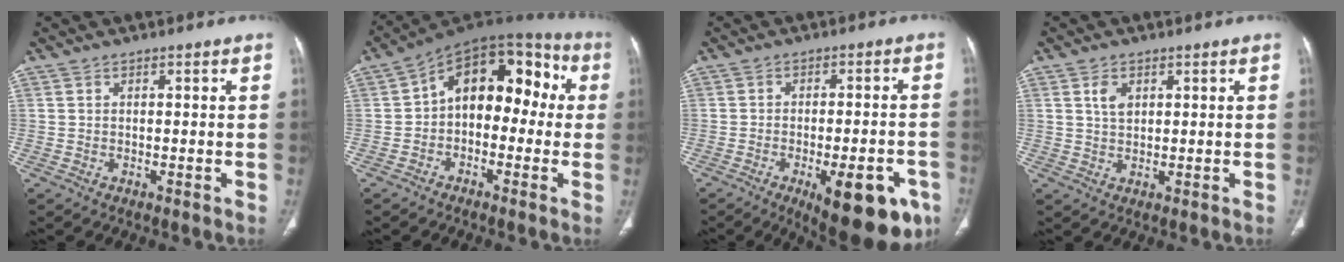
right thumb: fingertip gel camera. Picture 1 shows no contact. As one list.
[{"total": 15.5, "force": [0.9, 10.0, 11.8], "torque": [-0.118, 0.058, -0.005]}, {"total": 16.3, "force": [-7.7, 5.9, 13.1], "torque": [-0.118, 0.020, -0.090]}, {"total": 3.2, "force": [1.3, 2.0, 2.1], "torque": [-0.035, -0.004, 0.027]}]